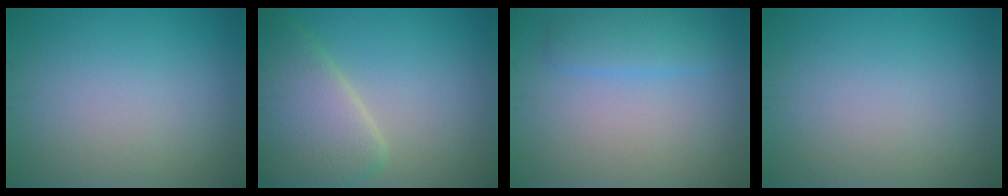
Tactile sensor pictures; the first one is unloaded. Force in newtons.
{"total": 6.4, "press": 6.4, "slide": 0.5}
{"total": 2.5, "press": 2.5, "slide": 0.2}
{"total": 0.0}